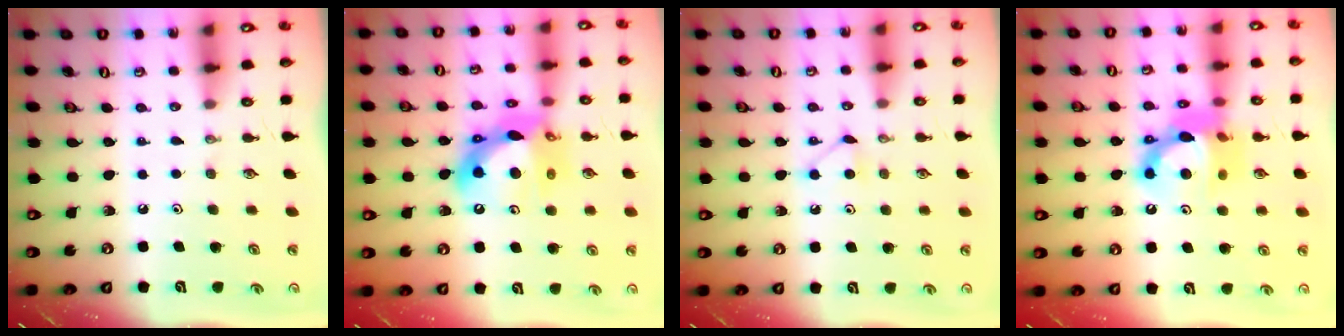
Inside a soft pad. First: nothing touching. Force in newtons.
{"total": 15.0, "press": 14.8, "slide": 2.4}
{"total": 5.1, "press": 5.0, "slide": 0.8}
{"total": 13.7, "press": 13.6, "slide": 1.4}